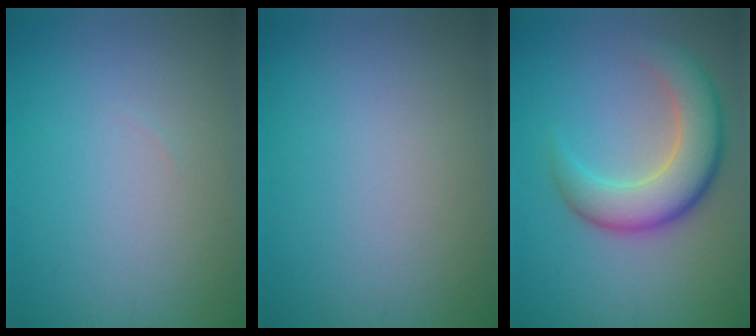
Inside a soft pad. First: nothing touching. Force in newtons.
{"total": 0.0}
{"total": 6.6, "press": 6.5, "slide": 0.5}